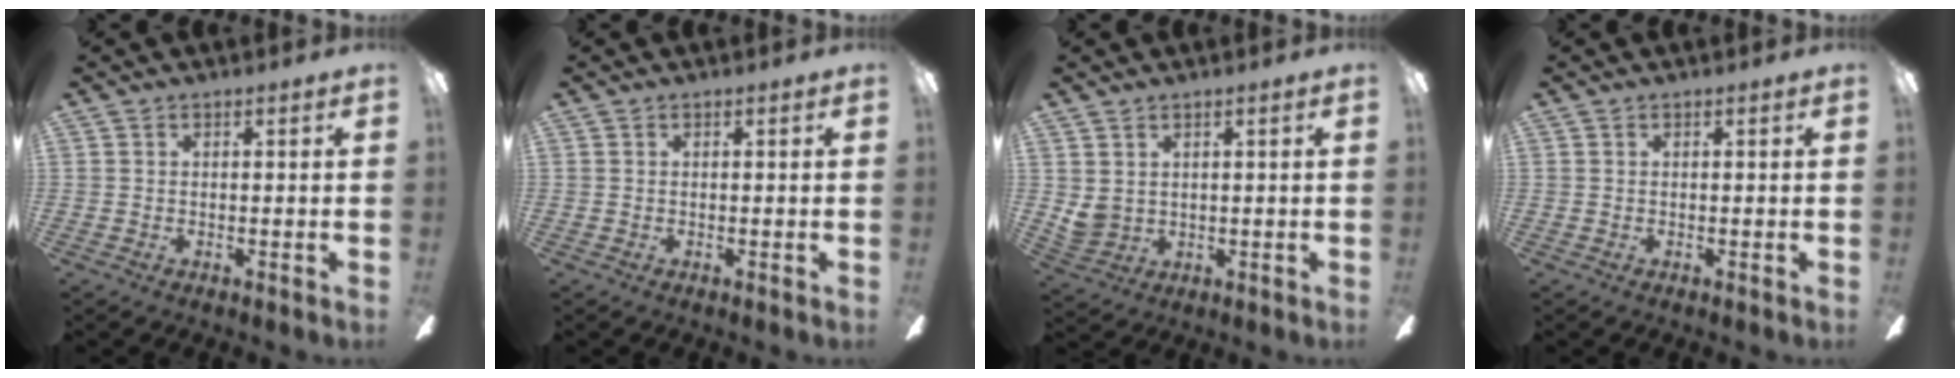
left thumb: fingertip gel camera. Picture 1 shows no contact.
{"total": 0.0}
{"total": 3.6, "force": [2.0, 2.7, 1.2], "torque": [-0.035, -0.009, 0.040]}
{"total": 0.0}